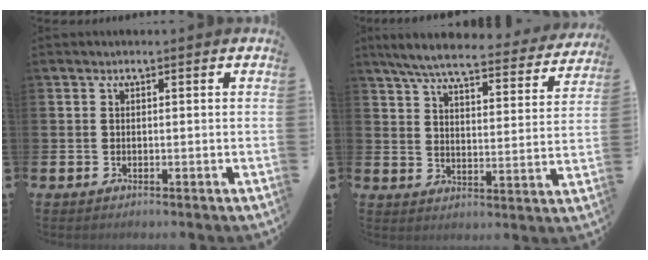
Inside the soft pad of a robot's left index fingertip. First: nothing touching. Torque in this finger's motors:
{"motor_torque": [1.06, -1.08, 0.68, 0.21]}